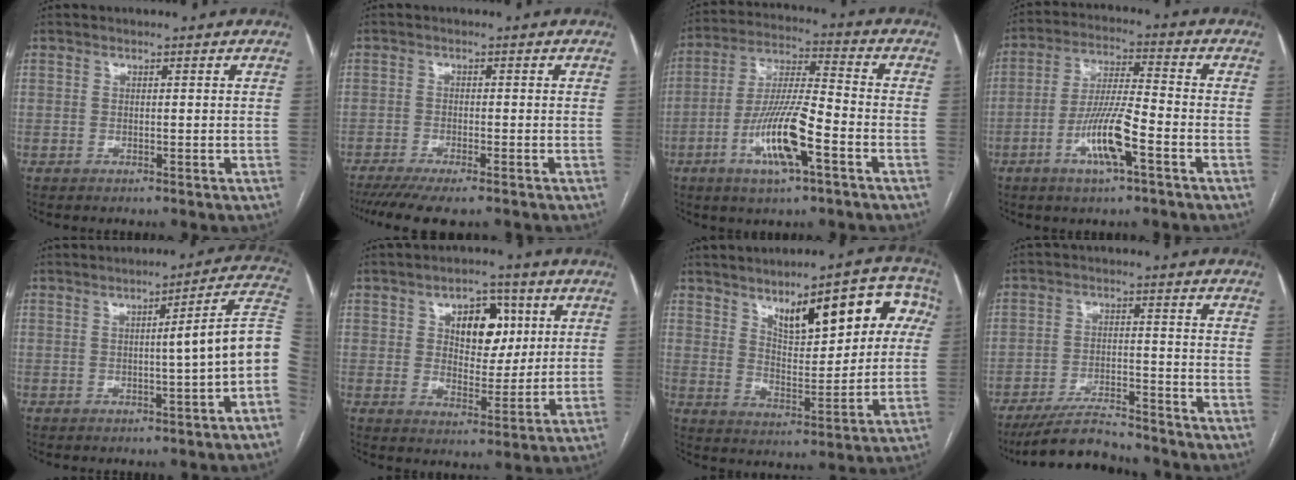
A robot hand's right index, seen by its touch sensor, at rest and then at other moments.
{"total": 8.8, "force": [-7.1, 1.5, 5.1], "torque": [-0.074, -0.016, -0.110]}
{"total": 13.0, "force": [-5.3, 2.0, 11.7], "torque": [-0.231, -0.005, -0.097]}
{"total": 10.1, "force": [-4.3, 1.2, 9.1], "torque": [-0.178, -0.001, -0.080]}
{"total": 9.2, "force": [-1.1, -0.8, 9.1], "torque": [-0.108, 0.020, -0.020]}
{"total": 8.9, "force": [3.0, 5.3, 6.5], "torque": [-0.093, 0.017, 0.052]}
{"total": 14.9, "force": [6.0, 5.4, 12.6], "torque": [-0.161, 0.028, 0.091]}
{"total": 8.9, "force": [-8.3, 1.4, 2.9], "torque": [-0.049, -0.011, -0.145]}